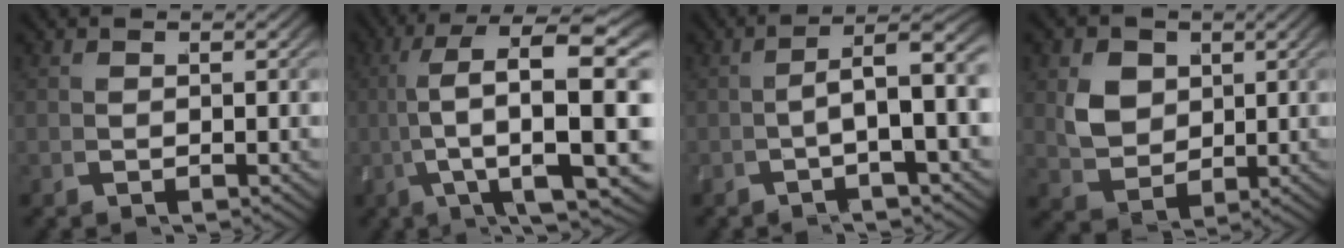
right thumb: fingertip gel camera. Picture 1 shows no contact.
{"total": 14.8, "force": [1.9, 6.4, 13.2], "torque": [-0.238, -0.015, 0.048]}
{"total": 5.8, "force": [0.1, 2.4, 5.2], "torque": [-0.086, 0.002, 0.003]}
{"total": 6.6, "force": [1.4, 5.0, 4.1], "torque": [-0.098, -0.033, 0.045]}